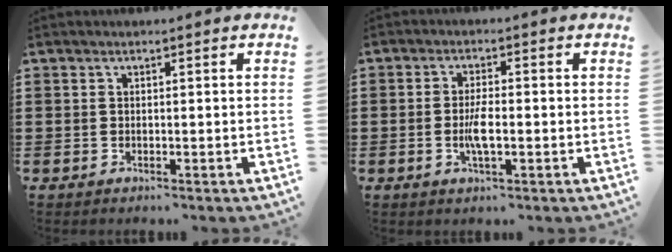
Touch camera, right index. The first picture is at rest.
{"total": 4.1, "force": [-0.8, 1.1, 3.9], "torque": [-0.088, -0.007, -0.021]}